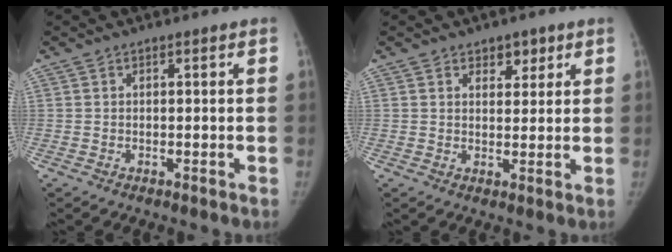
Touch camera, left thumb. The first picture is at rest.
{"total": 3.7, "force": [2.3, 2.4, 1.8], "torque": [0.002, -0.013, 0.035]}